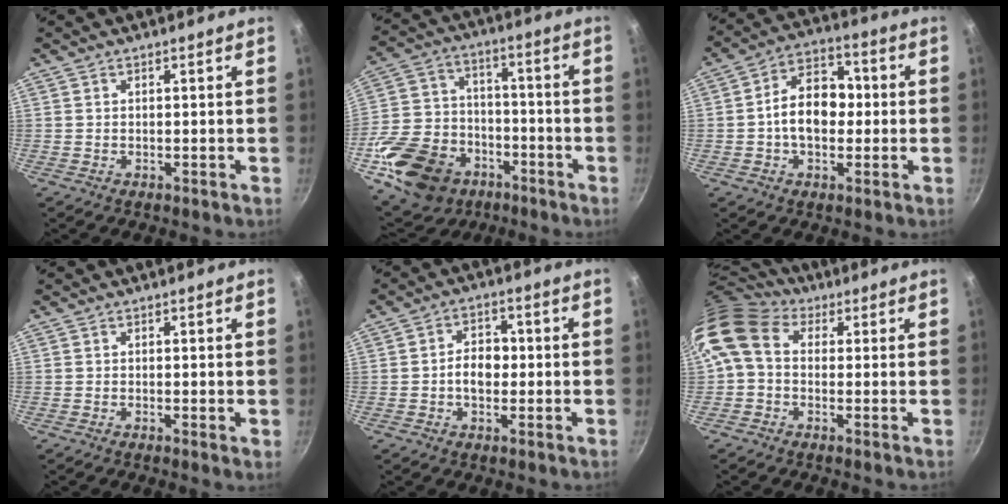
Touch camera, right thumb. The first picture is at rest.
{"total": 23.4, "force": [-10.5, 17.1, 12.0], "torque": [-0.221, 0.049, -0.171]}
{"total": 11.6, "force": [-0.4, 8.0, 8.4], "torque": [-0.099, 0.033, -0.021]}
{"total": 1.0, "force": [-0.2, 0.1, 1.0], "torque": [-0.016, -0.004, -0.006]}
{"total": 5.7, "force": [-0.5, 4.1, 3.9], "torque": [-0.036, 0.015, -0.013]}
{"total": 11.0, "force": [1.7, 8.2, 7.1], "torque": [-0.130, 0.023, 0.009]}